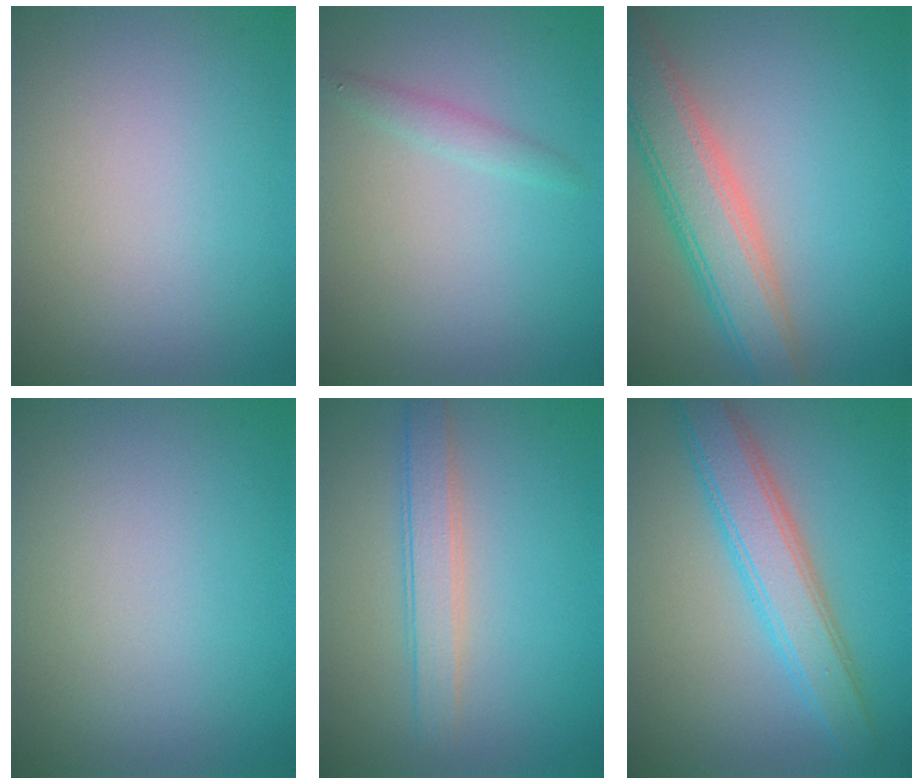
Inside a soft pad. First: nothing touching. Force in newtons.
{"total": 1.2, "press": 1.2, "slide": 0.0}
{"total": 6.4, "press": 6.4, "slide": 0.4}
{"total": 0.0}
{"total": 2.7, "press": 2.7, "slide": 0.0}
{"total": 4.2, "press": 4.2, "slide": 0.5}